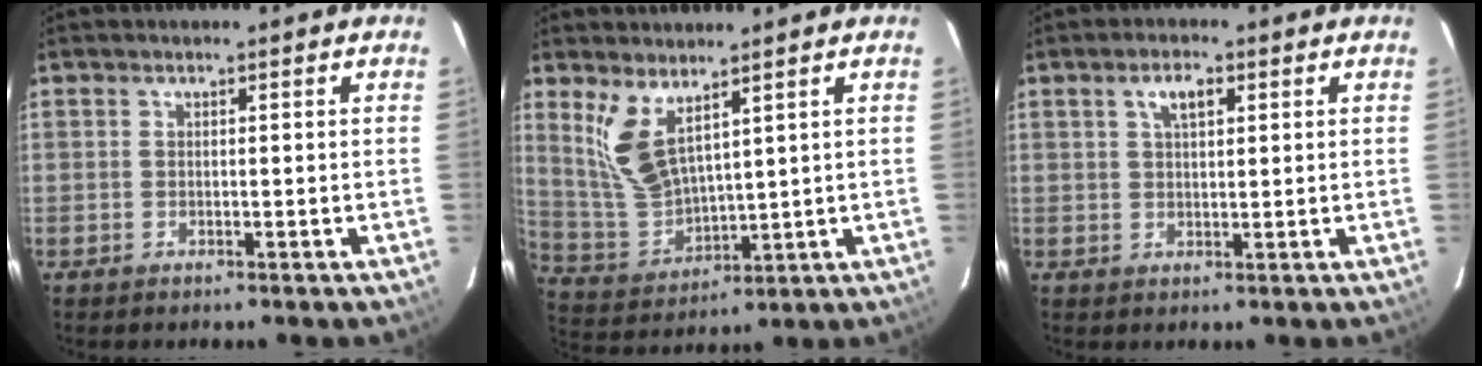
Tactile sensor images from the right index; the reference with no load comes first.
{"total": 8.9, "force": [5.3, 3.6, 6.2], "torque": [-0.127, -0.008, 0.126]}
{"total": 3.4, "force": [1.6, 1.2, 2.8], "torque": [-0.050, 0.008, 0.029]}